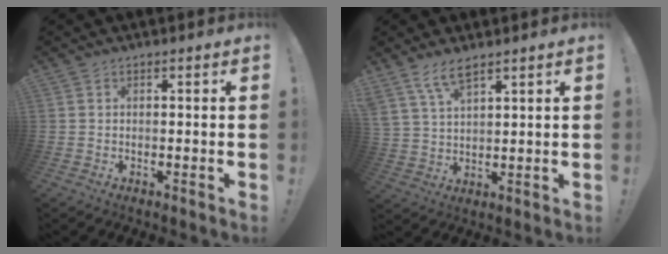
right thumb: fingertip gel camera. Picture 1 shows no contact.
{"total": 6.8, "force": [5.1, 2.0, 4.0], "torque": [-0.085, -0.018, 0.097]}